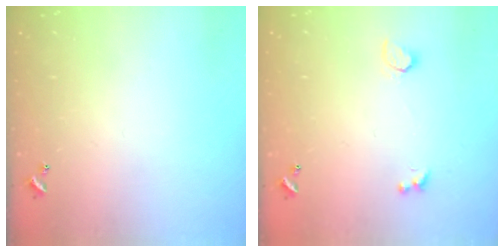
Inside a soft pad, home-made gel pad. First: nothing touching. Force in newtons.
{"total": 1.3, "press": 1.2, "slide": 0.4}